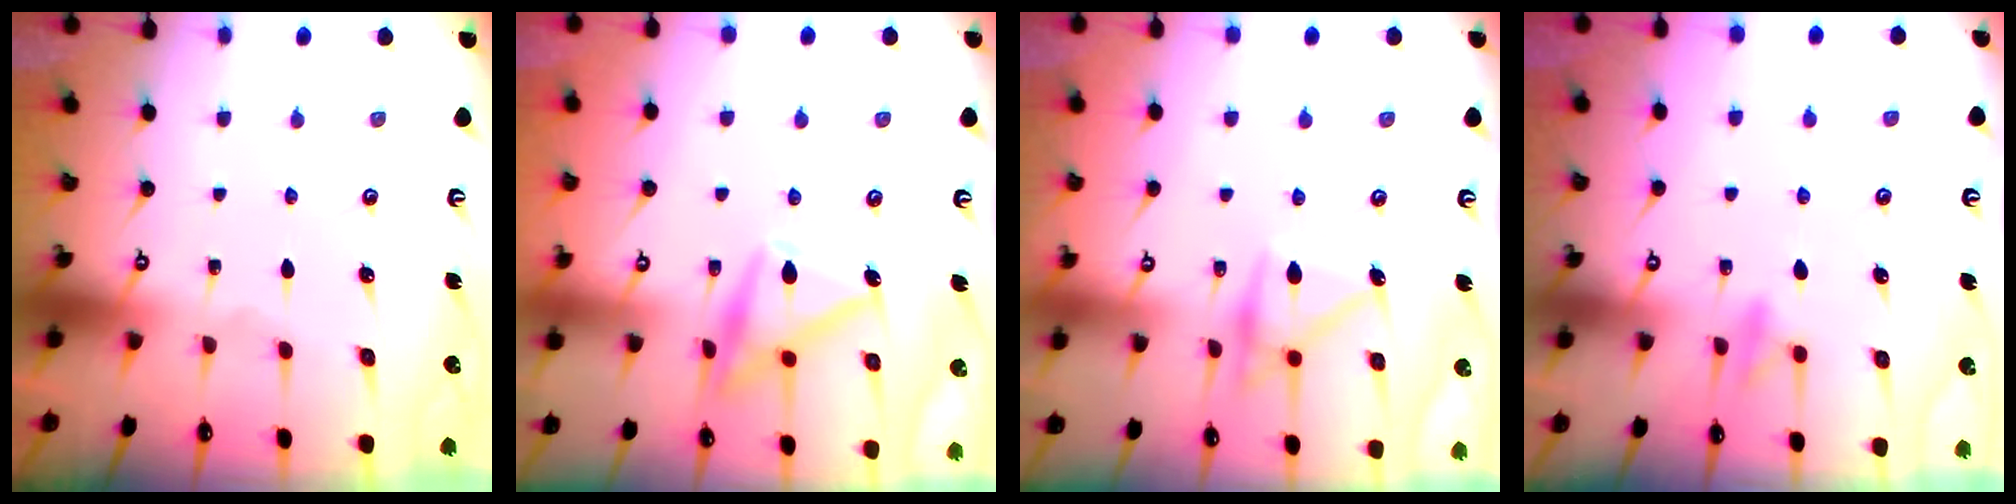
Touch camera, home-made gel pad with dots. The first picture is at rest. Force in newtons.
{"total": 15.7, "press": 15.7, "slide": 0.6}
{"total": 16.5, "press": 16.4, "slide": 1.1}
{"total": 7.9, "press": 7.8, "slide": 0.8}